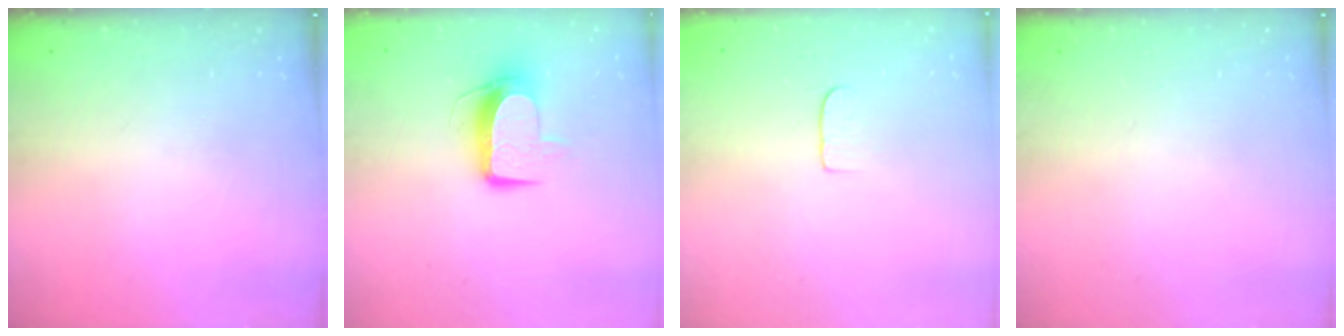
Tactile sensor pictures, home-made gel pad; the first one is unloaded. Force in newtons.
{"total": 9.9, "press": 9.9, "slide": 0.6}
{"total": 5.0, "press": 4.9, "slide": 0.4}
{"total": 0.0}